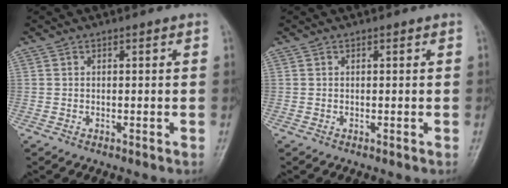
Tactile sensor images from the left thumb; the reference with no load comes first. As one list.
[{"total": 0.0}]